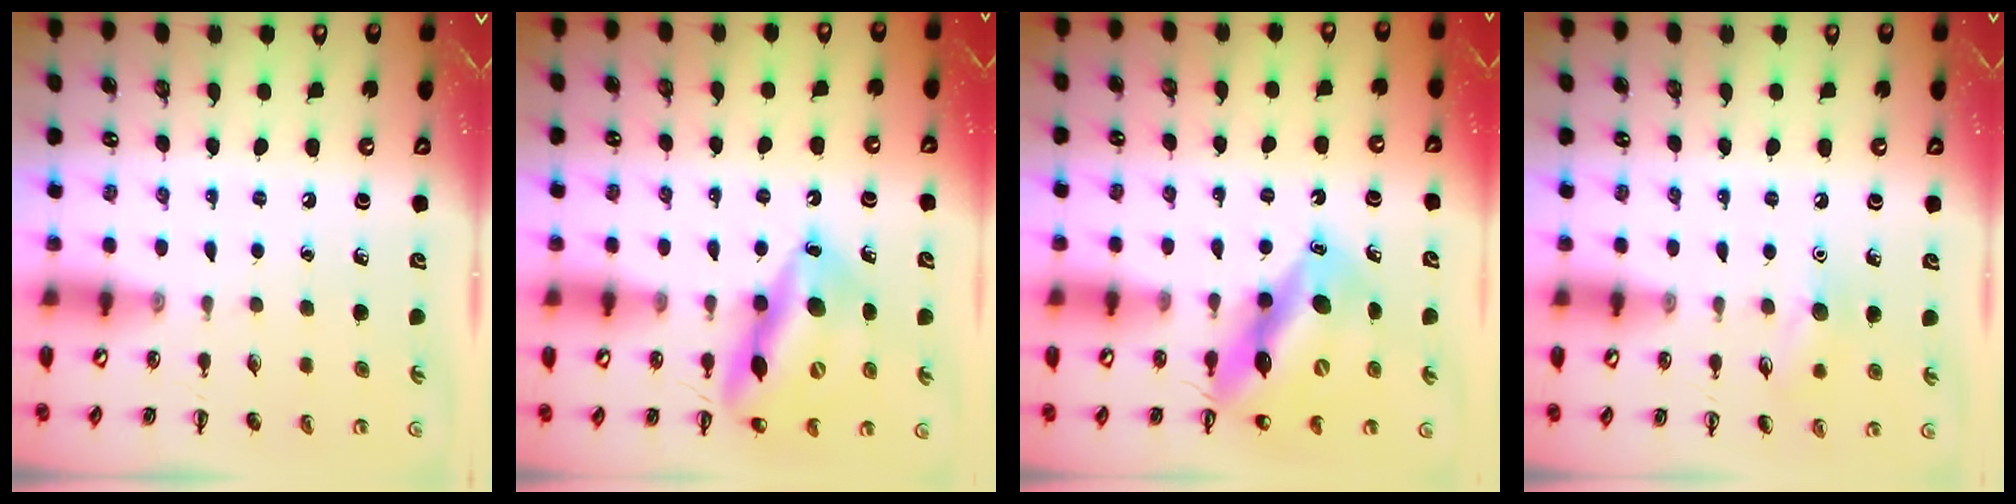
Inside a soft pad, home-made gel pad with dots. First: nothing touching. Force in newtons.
{"total": 17.5, "press": 17.1, "slide": 4.0}
{"total": 13.4, "press": 12.8, "slide": 3.8}
{"total": 7.2, "press": 7.0, "slide": 1.7}